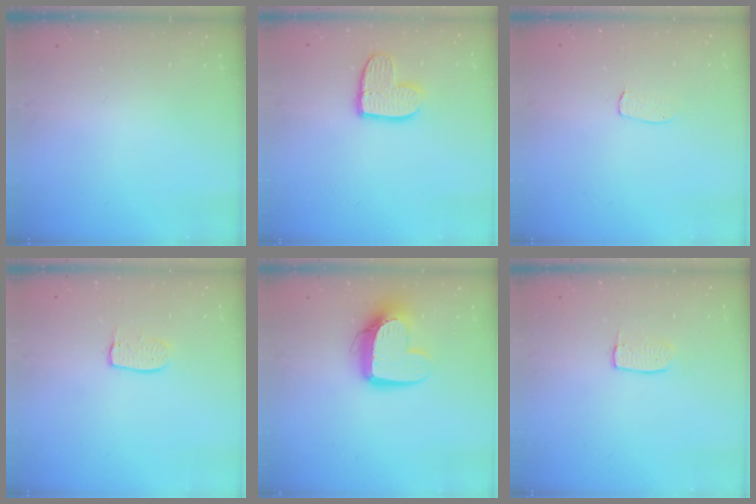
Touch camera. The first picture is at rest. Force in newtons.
{"total": 10.7, "press": 10.7, "slide": 0.8}
{"total": 4.5, "press": 4.5, "slide": 0.3}
{"total": 6.0, "press": 6.0, "slide": 0.3}
{"total": 12.2, "press": 12.2, "slide": 1.2}
{"total": 4.8, "press": 4.8, "slide": 0.3}